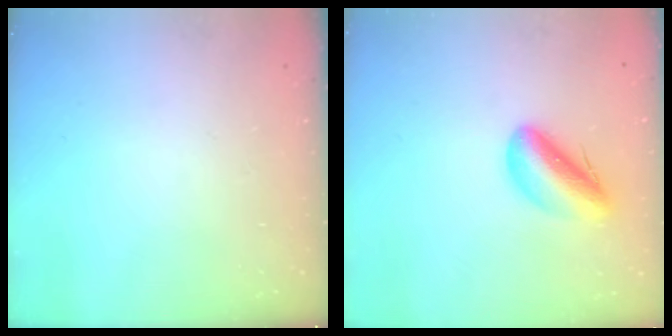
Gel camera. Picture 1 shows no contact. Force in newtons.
{"total": 10.1, "press": 9.6, "slide": 3.0}